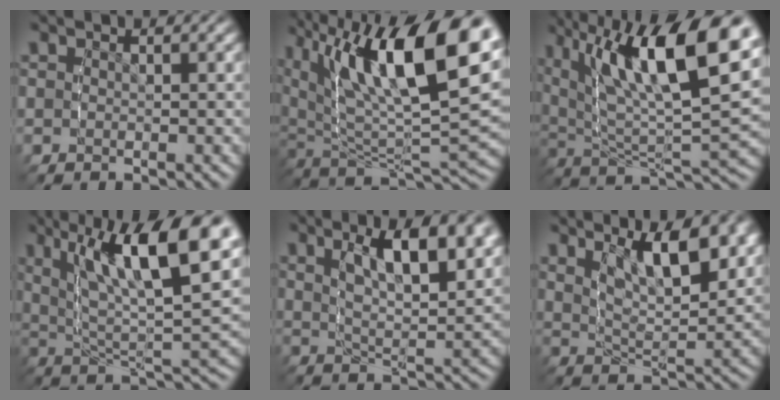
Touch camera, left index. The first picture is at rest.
{"total": 14.0, "force": [2.9, 6.2, 12.2], "torque": [-0.208, -0.006, 0.049]}
{"total": 12.7, "force": [3.1, 5.7, 10.9], "torque": [-0.199, -0.001, 0.046]}
{"total": 11.6, "force": [3.2, 4.9, 10.0], "torque": [-0.166, 0.002, 0.046]}
{"total": 6.2, "force": [2.1, 1.9, 5.5], "torque": [-0.096, -0.006, 0.034]}
{"total": 7.2, "force": [2.9, 3.0, 5.8], "torque": [-0.103, -0.008, 0.046]}